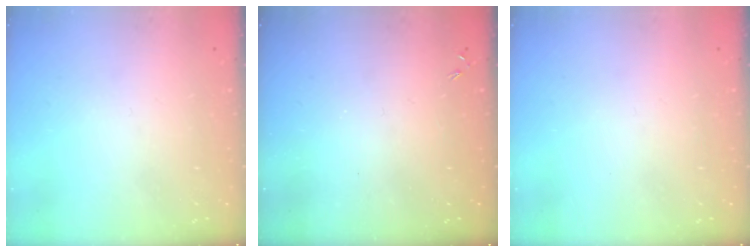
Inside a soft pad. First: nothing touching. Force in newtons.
{"total": 0.0}
{"total": 0.0}